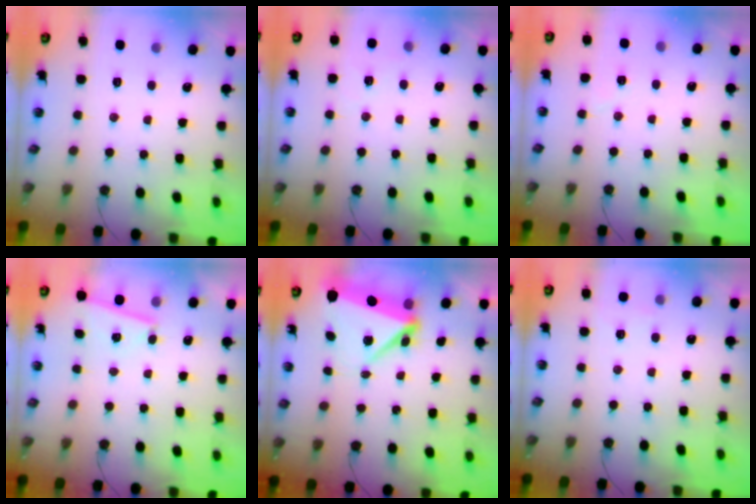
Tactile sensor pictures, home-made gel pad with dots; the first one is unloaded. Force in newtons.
{"total": 3.5, "press": 3.2, "slide": 1.4}
{"total": 3.9, "press": 3.6, "slide": 1.4}
{"total": 3.0, "press": 2.7, "slide": 1.4}
{"total": 7.0, "press": 6.8, "slide": 1.8}
{"total": 2.7, "press": 2.3, "slide": 1.5}